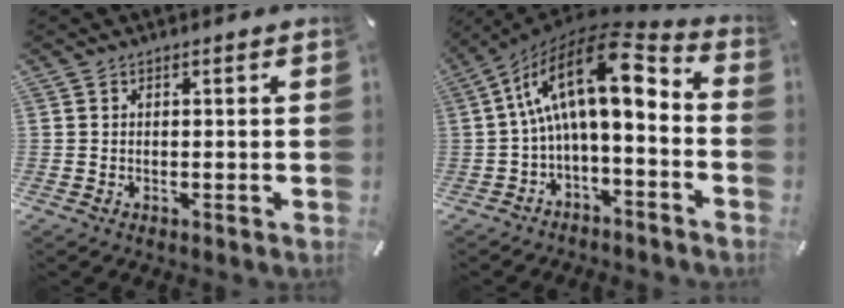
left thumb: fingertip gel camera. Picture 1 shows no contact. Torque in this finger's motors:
{"motor_torque": [1.40, 3.61, 1.15, 0.44, 0.33]}